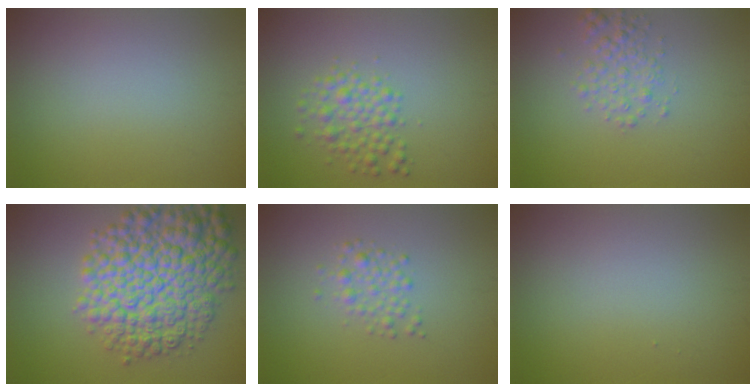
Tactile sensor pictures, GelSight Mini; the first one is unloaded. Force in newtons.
{"total": 2.8, "press": 2.8, "slide": 0.0}
{"total": 2.2, "press": 2.2, "slide": 0.1}
{"total": 10.7, "press": 10.7, "slide": 0.3}
{"total": 1.8, "press": 1.8, "slide": 0.0}
{"total": 0.0}